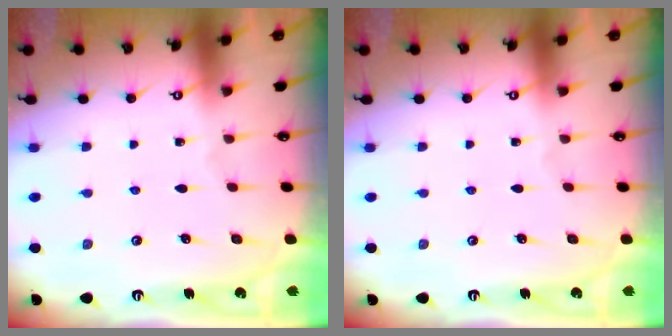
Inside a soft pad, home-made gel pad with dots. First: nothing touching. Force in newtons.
{"total": 0.0}